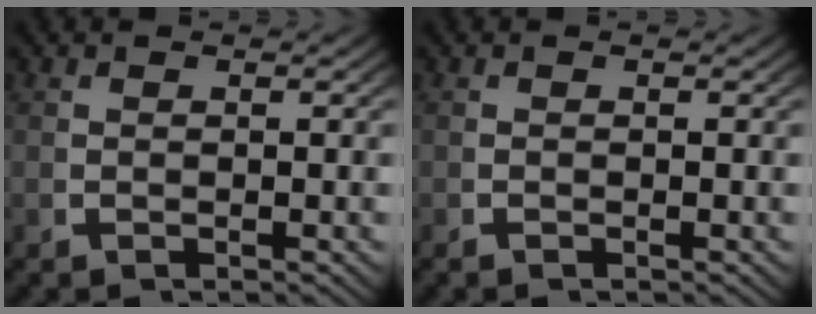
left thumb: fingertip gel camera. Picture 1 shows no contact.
{"total": 0.0}